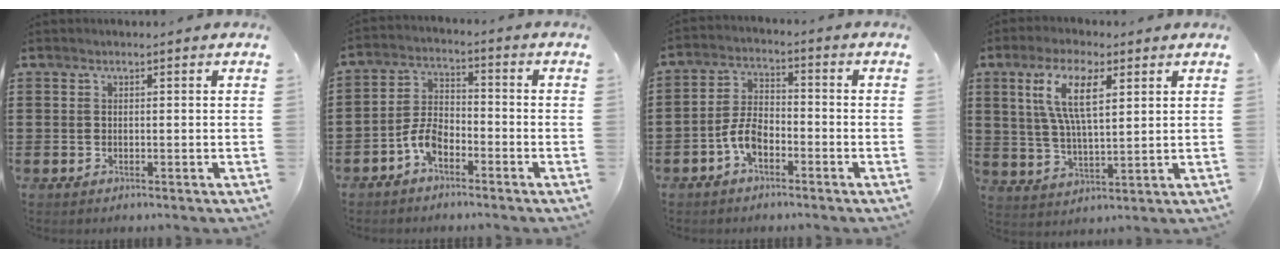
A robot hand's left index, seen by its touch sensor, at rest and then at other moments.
{"total": 5.3, "force": [-3.3, 2.7, 3.1], "torque": [-0.081, 0.005, -0.071]}
{"total": 5.5, "force": [-2.9, 2.7, 3.8], "torque": [-0.093, 0.005, -0.063]}
{"total": 9.5, "force": [4.0, 3.3, 7.9], "torque": [-0.164, 0.013, 0.069]}